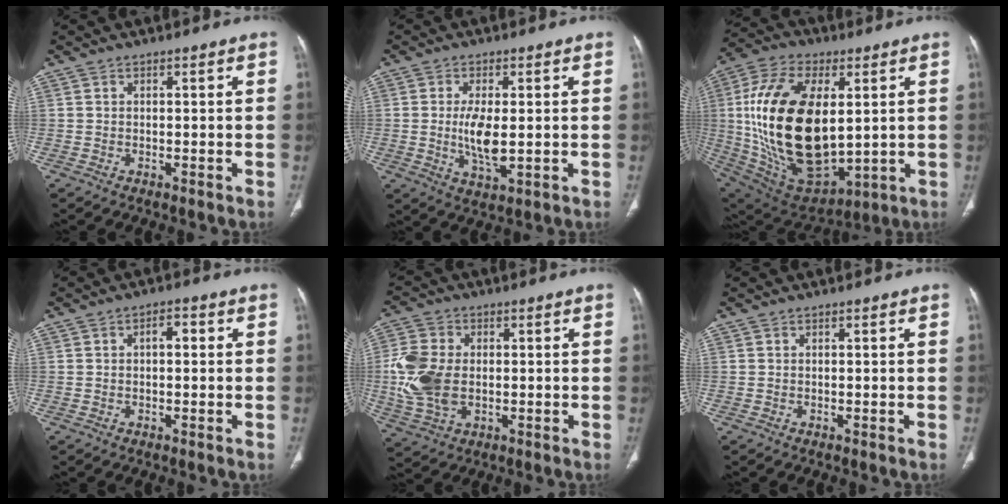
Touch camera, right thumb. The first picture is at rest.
{"total": 7.0, "force": [0.0, 2.7, 6.4], "torque": [-0.126, -0.017, 0.003]}
{"total": 27.8, "force": [2.4, 14.8, 23.4], "torque": [-0.451, -0.019, 0.059]}
{"total": 2.6, "force": [0.4, 1.4, 2.2], "torque": [-0.031, 0.011, 0.003]}
{"total": 11.5, "force": [-0.3, 7.8, 8.5], "torque": [-0.187, 0.002, -0.001]}
{"total": 0.0}